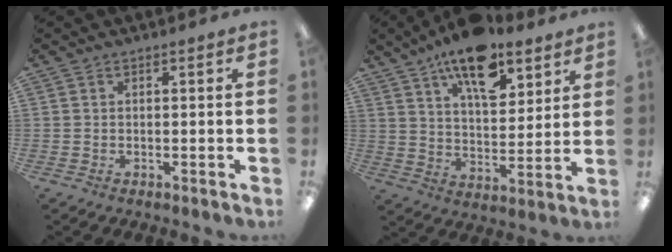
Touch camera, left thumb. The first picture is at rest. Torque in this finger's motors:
{"motor_torque": [0.72, 0.44, 1.75, -1.02, 0.14]}